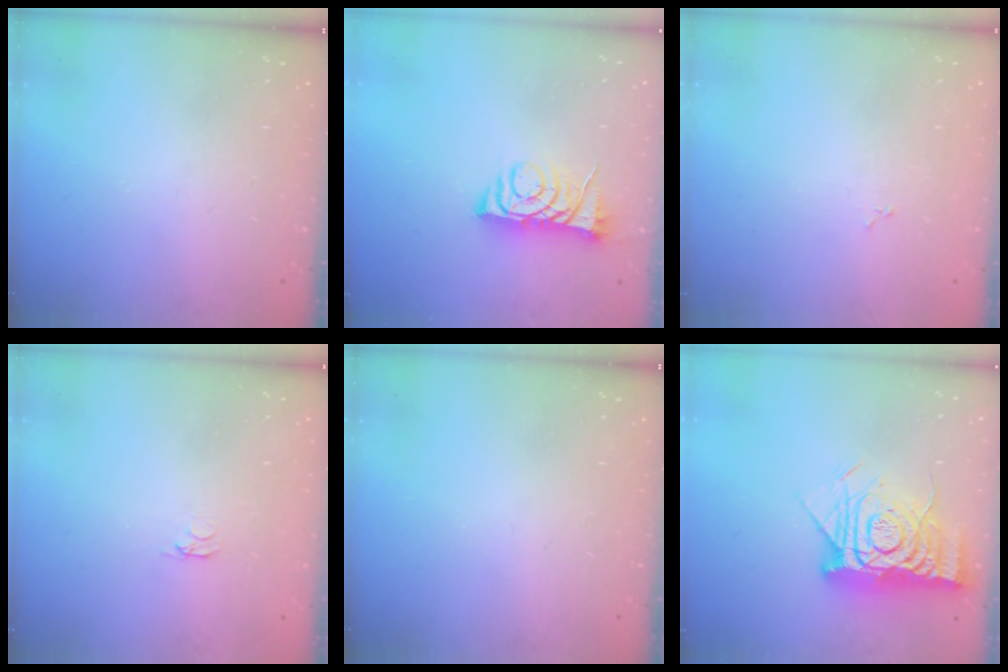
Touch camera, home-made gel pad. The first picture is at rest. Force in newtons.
{"total": 7.1, "press": 7.0, "slide": 0.9}
{"total": 1.9, "press": 1.9, "slide": 0.3}
{"total": 2.1, "press": 2.0, "slide": 0.3}
{"total": 0.0}
{"total": 14.6, "press": 14.5, "slide": 1.5}